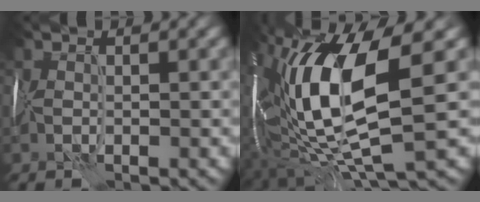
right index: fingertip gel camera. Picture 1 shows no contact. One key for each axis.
{"total": 13.1, "fx": 0.6, "fy": 5.1, "fz": 12.0, "tx": -0.237, "ty": 0.000, "tz": 0.009}